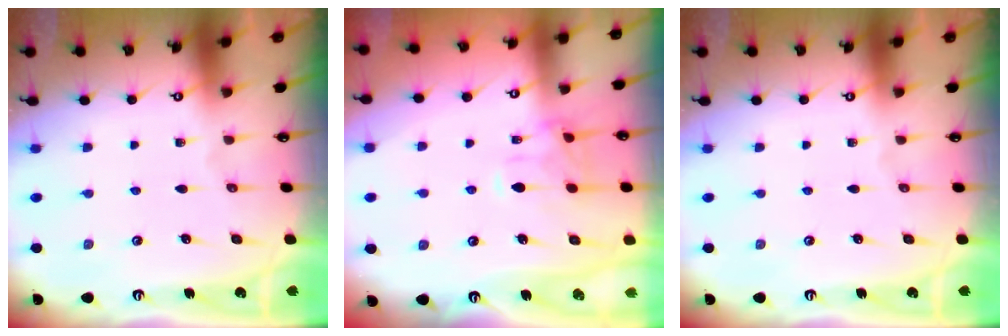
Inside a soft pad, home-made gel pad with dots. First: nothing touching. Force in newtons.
{"total": 2.8, "press": 2.5, "slide": 1.3}
{"total": 0.0}